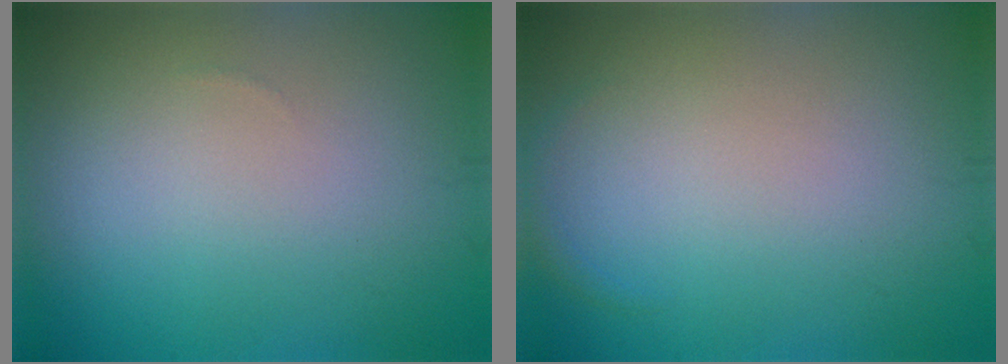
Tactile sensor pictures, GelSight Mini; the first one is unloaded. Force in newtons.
{"total": 0.6, "press": 0.6, "slide": 0.1}